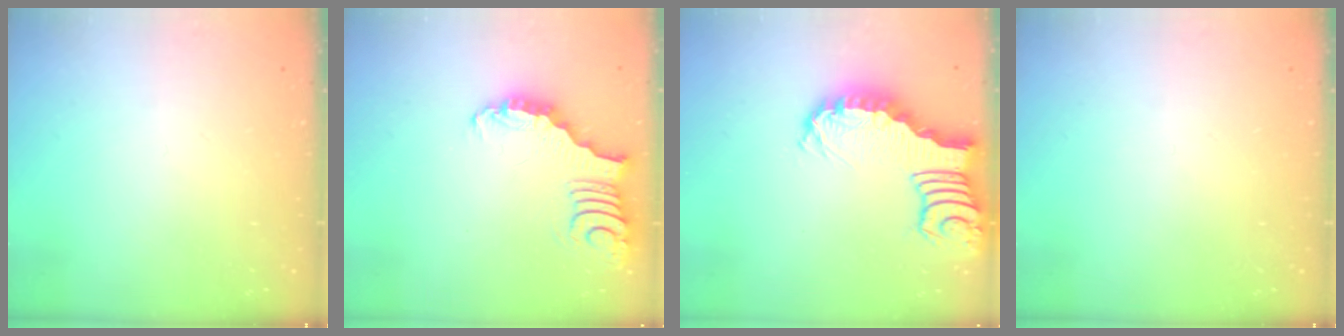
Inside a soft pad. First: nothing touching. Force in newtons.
{"total": 3.8, "press": 3.7, "slide": 0.6}
{"total": 3.7, "press": 3.7, "slide": 0.6}
{"total": 0.0}